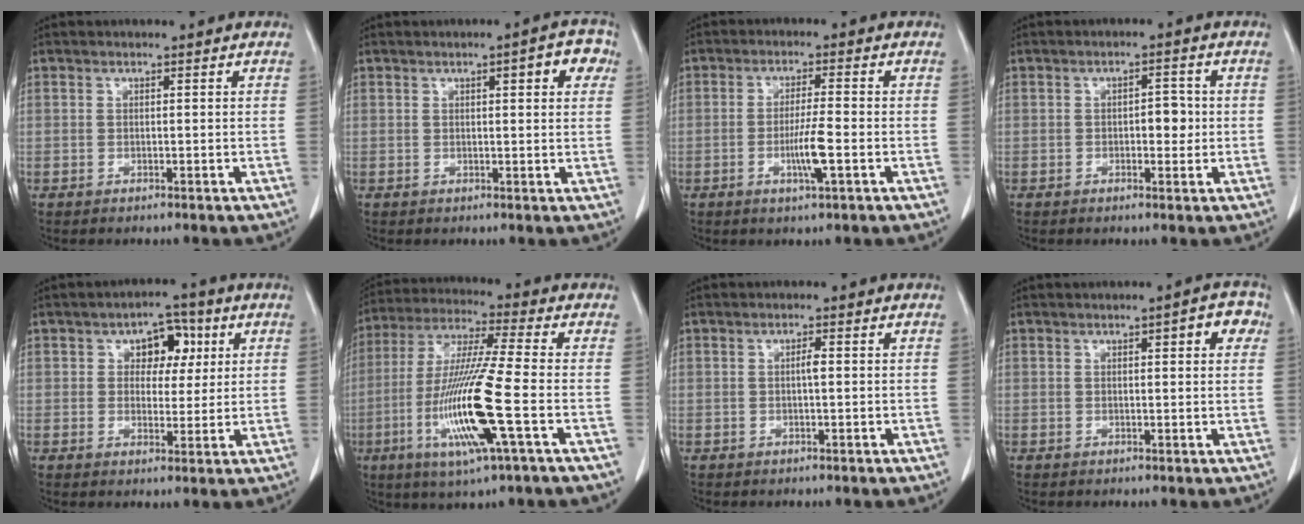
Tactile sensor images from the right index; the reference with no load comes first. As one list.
[{"total": 4.6, "force": [1.8, 1.1, 4.1], "torque": [-0.050, 0.011, 0.019]}, {"total": 5.1, "force": [-1.4, -0.1, 4.9], "torque": [-0.086, -0.007, -0.025]}, {"total": 3.1, "force": [0.0, 1.5, 2.7], "torque": [-0.027, 0.007, 0.003]}, {"total": 6.1, "force": [2.1, 3.9, 4.3], "torque": [-0.052, 0.018, 0.030]}, {"total": 15.2, "force": [-4.3, -0.1, 14.5], "torque": [-0.298, -0.018, -0.084]}, {"total": 1.2, "force": [0.0, 0.1, 1.2], "torque": [-0.021, 0.003, 0.000]}, {"total": 3.9, "force": [1.5, 1.0, 3.4], "torque": [-0.040, 0.010, 0.015]}]